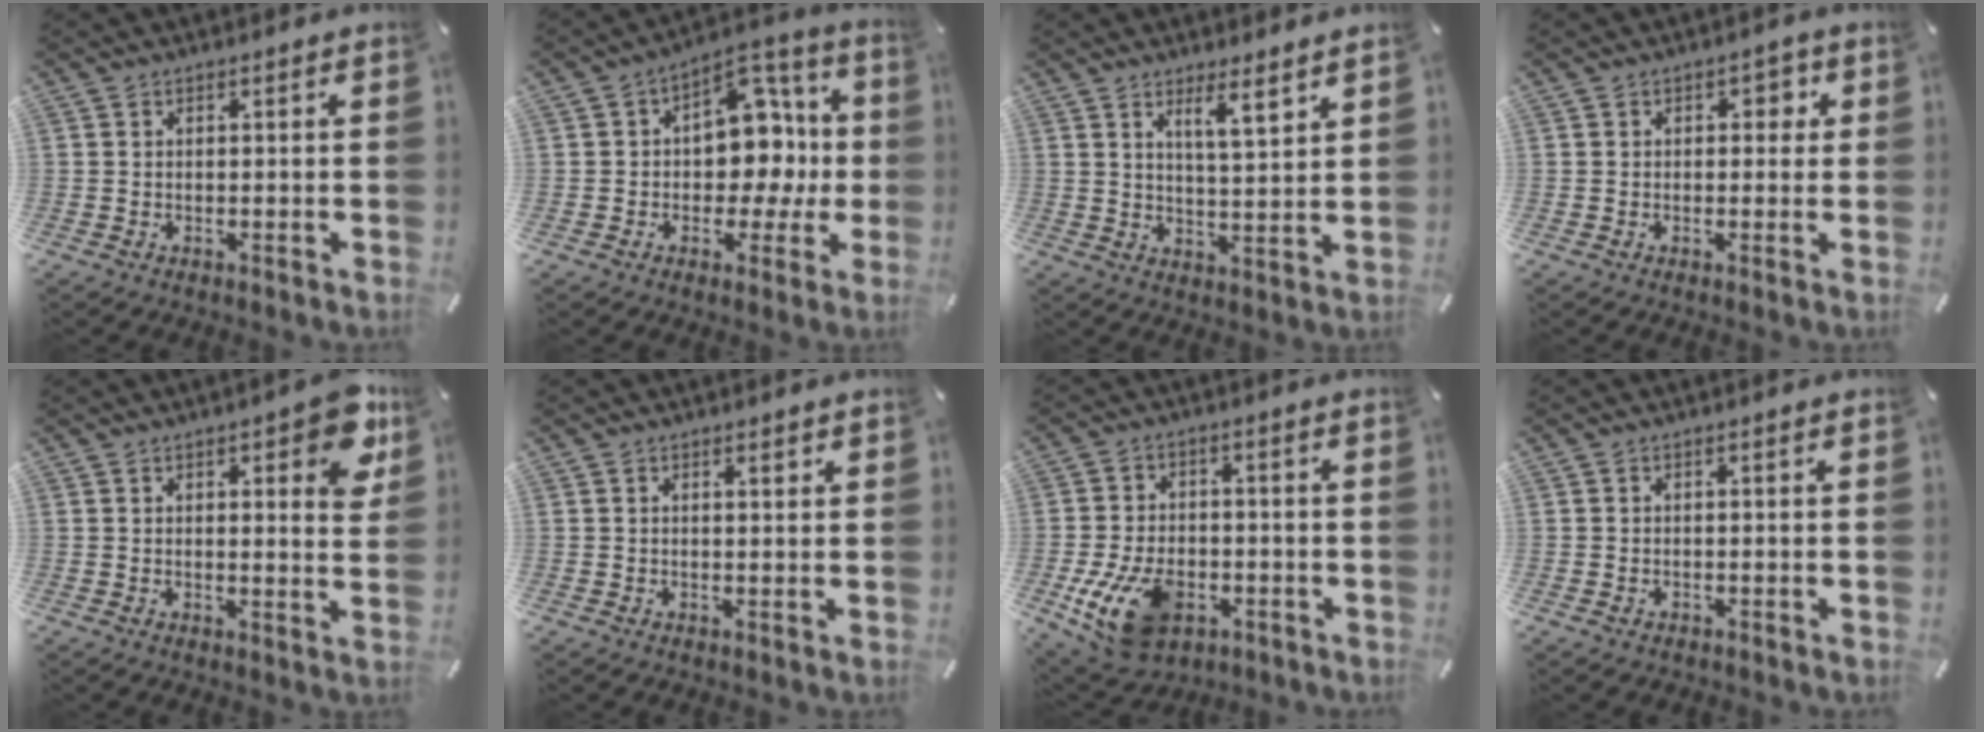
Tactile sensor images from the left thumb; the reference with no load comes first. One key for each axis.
{"total": 13.0, "fx": 0.0, "fy": 10.0, "fz": 8.4, "tx": -0.090, "ty": -0.007, "tz": 0.002}
{"total": 6.5, "fx": 4.8, "fy": 0.5, "fz": 4.3, "tx": -0.074, "ty": -0.031, "tz": 0.078}
{"total": 2.4, "fx": 0.2, "fy": 1.7, "fz": 1.7, "tx": -0.011, "ty": 0.001, "tz": -0.005}
{"total": 8.6, "fx": 4.4, "fy": 3.1, "fz": 6.7, "tx": -0.079, "ty": -0.023, "tz": 0.069}
{"total": 1.4, "fx": 0.7, "fy": 0.4, "fz": 1.1, "tx": -0.015, "ty": -0.003, "tz": 0.011}
{"total": 14.0, "fx": -4.9, "fy": 9.3, "fz": 9.2, "tx": -0.185, "ty": 0.020, "tz": -0.082}
{"total": 0.8, "fx": -0.4, "fy": 0.5, "fz": 0.5, "tx": -0.012, "ty": 0.000, "tz": -0.008}